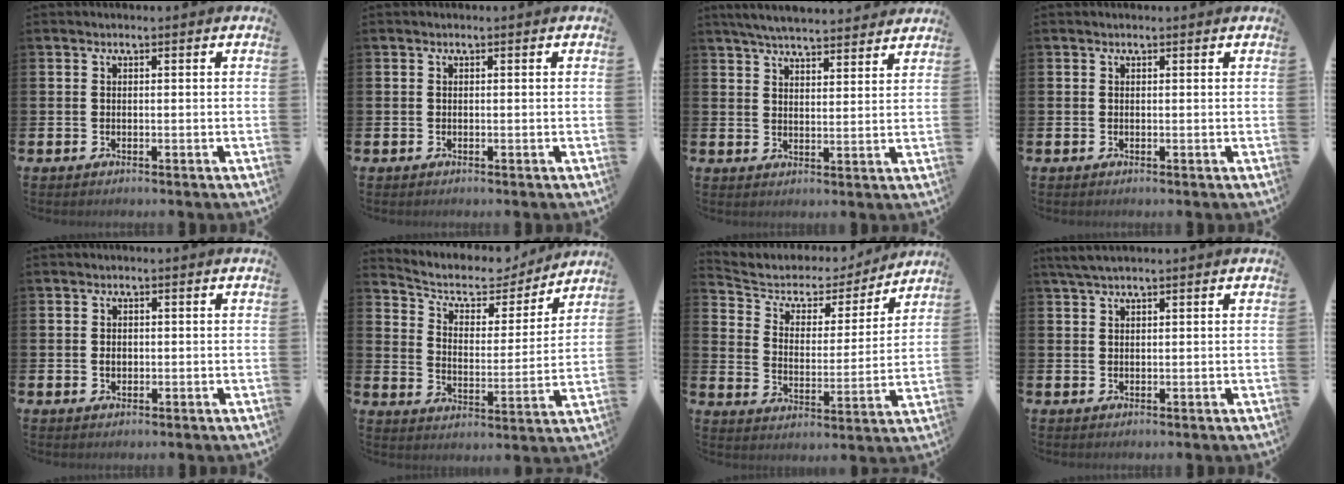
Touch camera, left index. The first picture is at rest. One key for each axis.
{"total": 0.0}
{"total": 5.5, "fx": 5.4, "fy": 0.4, "fz": 1.1, "tx": -0.034, "ty": -0.029, "tz": 0.096}
{"total": 0.0}
{"total": 1.1, "fx": 0.0, "fy": 0.8, "fz": 0.7, "tx": -0.001, "ty": 0.001, "tz": -0.005}
{"total": 7.0, "fx": 6.1, "fy": 2.9, "fz": 1.9, "tx": -0.061, "ty": -0.044, "tz": 0.100}
{"total": 5.6, "fx": 4.7, "fy": 2.8, "fz": 1.1, "tx": -0.051, "ty": -0.037, "tz": 0.073}
{"total": 2.3, "fx": 1.8, "fy": 0.3, "fz": 1.4, "tx": -0.029, "ty": 0.004, "tz": 0.033}